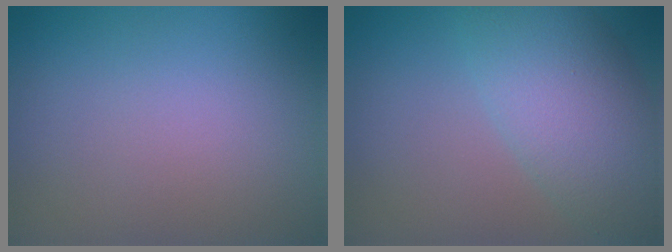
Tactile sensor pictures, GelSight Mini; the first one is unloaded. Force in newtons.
{"total": 6.4, "press": 6.4, "slide": 0.3}